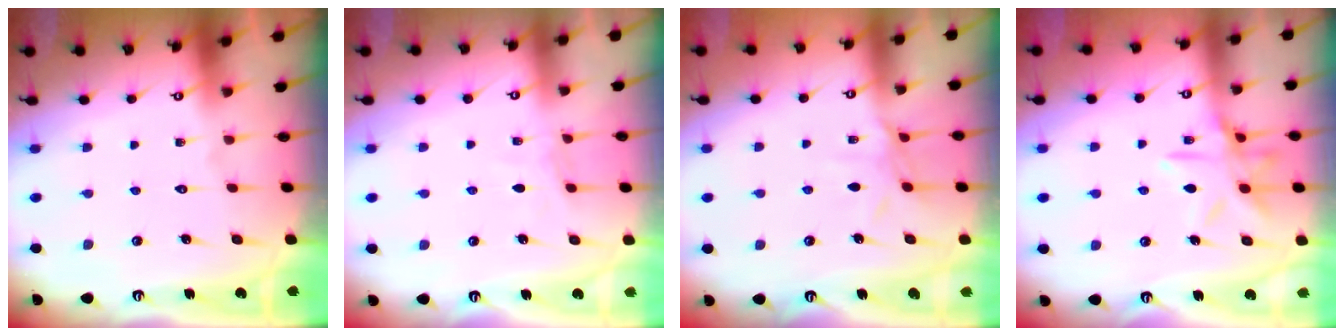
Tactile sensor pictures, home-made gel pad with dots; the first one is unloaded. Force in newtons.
{"total": 3.4, "press": 3.4, "slide": 0.4}
{"total": 6.3, "press": 6.3, "slide": 0.6}
{"total": 11.8, "press": 11.7, "slide": 0.9}